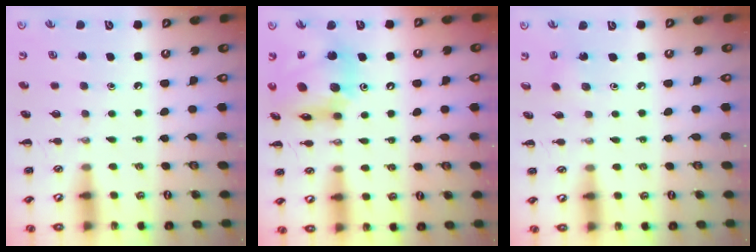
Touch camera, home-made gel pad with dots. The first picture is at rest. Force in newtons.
{"total": 14.3, "press": 13.9, "slide": 3.5}
{"total": 1.8, "press": 1.7, "slide": 0.7}